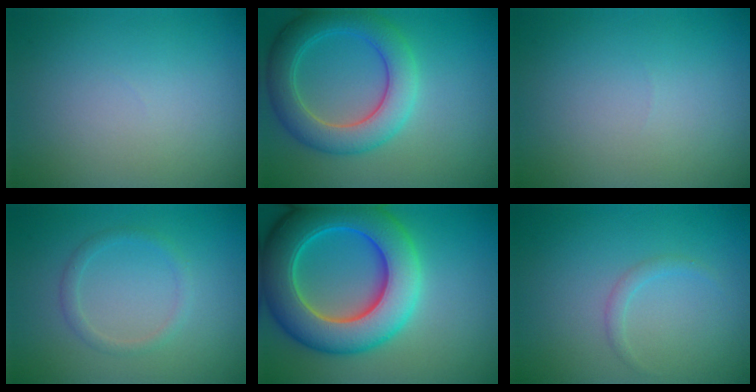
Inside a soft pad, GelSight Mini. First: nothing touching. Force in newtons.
{"total": 5.8, "press": 5.8, "slide": 0.2}
{"total": 0.0}
{"total": 1.3, "press": 1.3, "slide": 0.1}
{"total": 10.8, "press": 10.8, "slide": 0.2}
{"total": 1.0, "press": 1.0, "slide": 0.0}